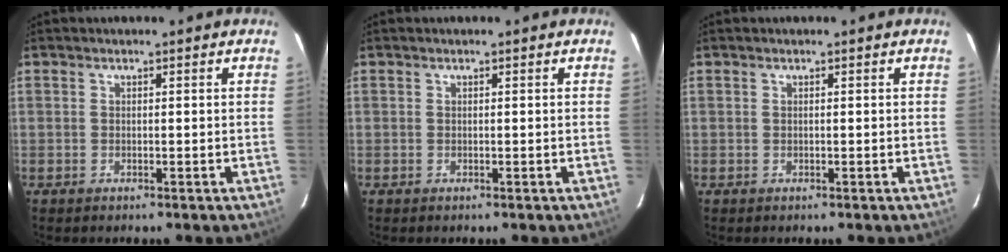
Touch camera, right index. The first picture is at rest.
{"total": 0.0}
{"total": 0.0}